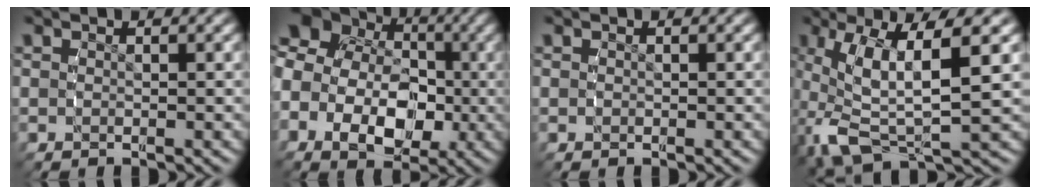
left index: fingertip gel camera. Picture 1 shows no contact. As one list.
[{"total": 12.3, "force": [0.0, 10.2, 6.8], "torque": [-0.131, -0.014, -0.012]}, {"total": 0.0}, {"total": 9.0, "force": [-1.5, 4.2, 7.8], "torque": [-0.152, -0.028, 0.001]}]